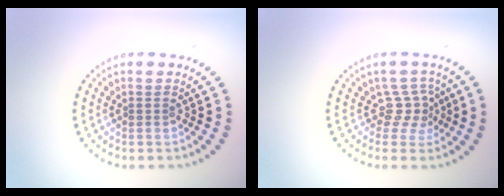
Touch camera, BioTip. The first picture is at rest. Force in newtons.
{"total": 2.4, "press": 1.6, "slide": 1.8}